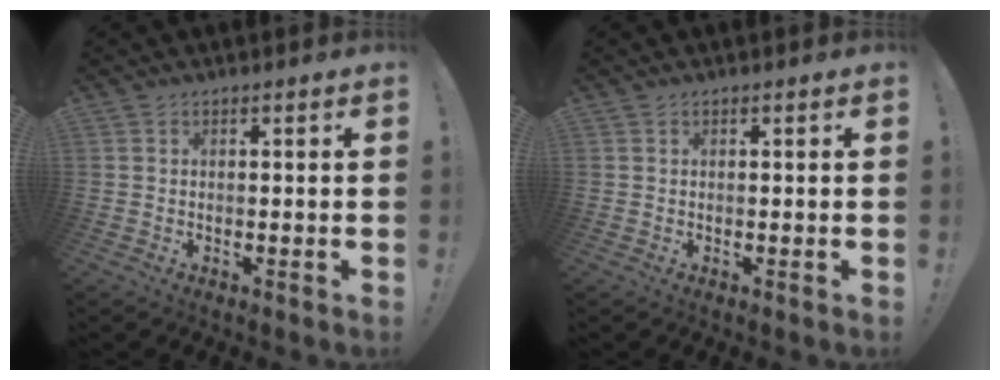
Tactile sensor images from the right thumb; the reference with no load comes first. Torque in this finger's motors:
{"motor_torque": [-0.09, 0.11, -0.03, 0.00, 0.00]}